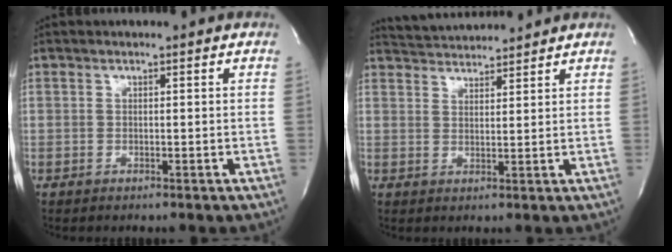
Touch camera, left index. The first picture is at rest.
{"total": 6.1, "force": [6.0, 0.3, 0.8], "torque": [-0.025, 0.020, 0.099]}